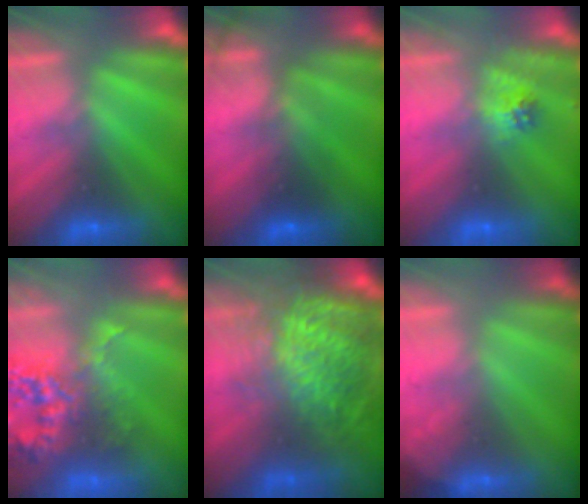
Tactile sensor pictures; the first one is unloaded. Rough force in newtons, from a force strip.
{"total": 10.9}
{"total": 2.2}
{"total": 9.3}
{"total": 7.5}
{"total": 1.9}